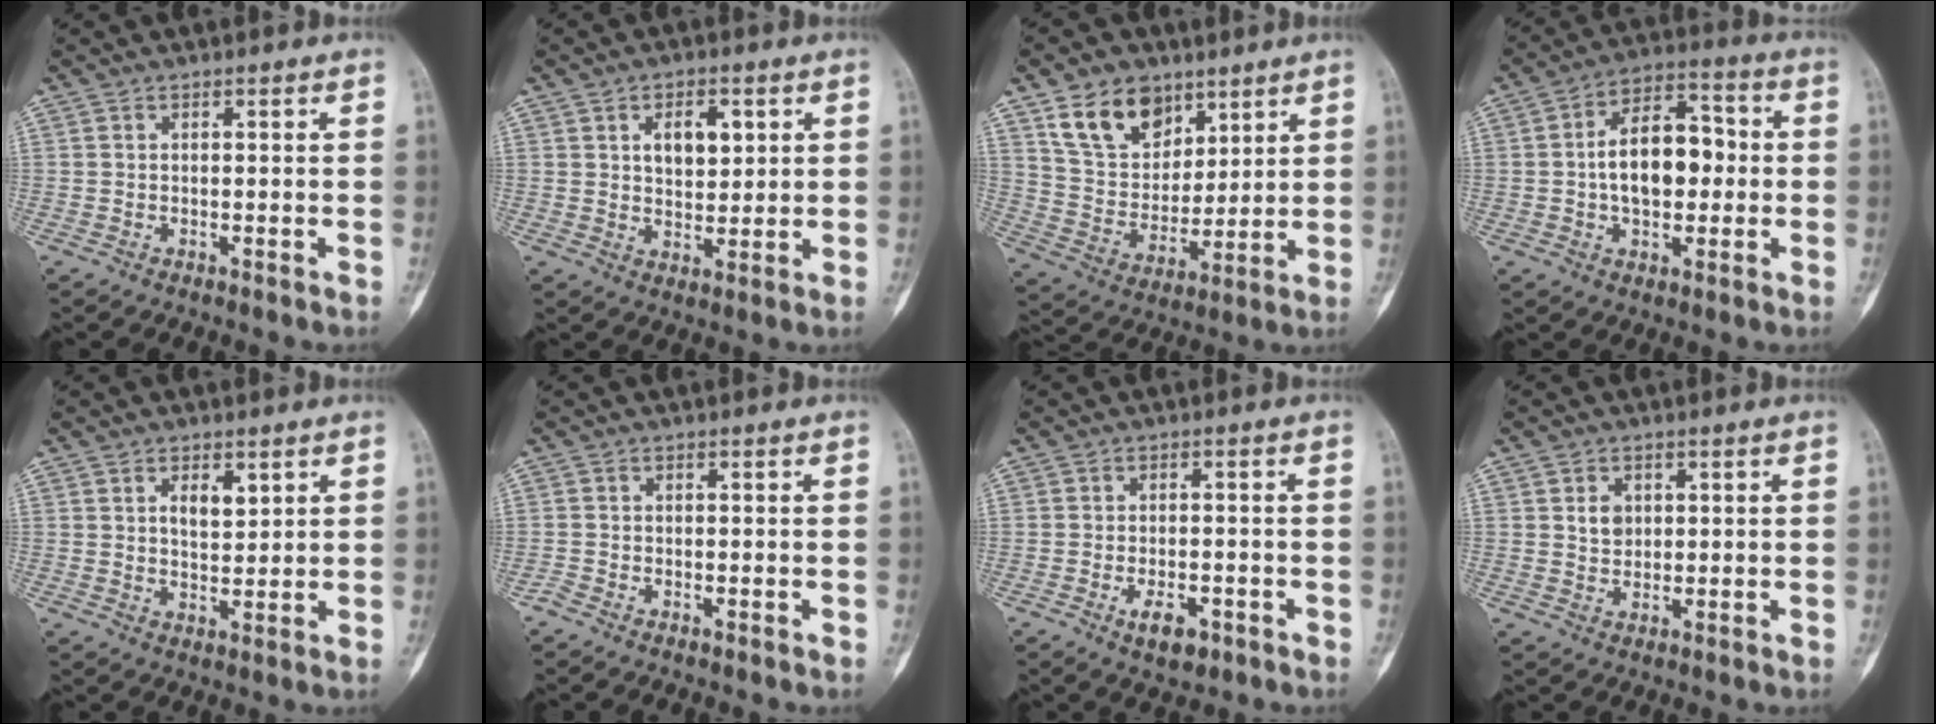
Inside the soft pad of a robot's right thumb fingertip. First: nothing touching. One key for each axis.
{"total": 6.6, "fx": 2.3, "fy": 4.1, "fz": 4.6, "tx": -0.050, "ty": -0.010, "tz": 0.039}
{"total": 13.4, "fx": 8.1, "fy": 9.0, "fz": 5.7, "tx": -0.069, "ty": -0.039, "tz": 0.156}
{"total": 13.1, "fx": -0.3, "fy": 7.9, "fz": 10.4, "tx": -0.141, "ty": 0.034, "tz": -0.010}
{"total": 4.2, "fx": 2.0, "fy": 2.4, "fz": 2.8, "tx": -0.031, "ty": -0.013, "tz": 0.034}
{"total": 1.1, "fx": -1.0, "fy": 0.6, "fz": 0.0, "tx": -0.006, "ty": 0.001, "tz": -0.024}
{"total": 4.6, "fx": -2.2, "fy": 2.6, "fz": 3.1, "tx": -0.046, "ty": 0.009, "tz": -0.032}
{"total": 3.1, "fx": 0.8, "fy": 2.5, "fz": 1.7, "tx": -0.013, "ty": -0.002, "tz": 0.014}